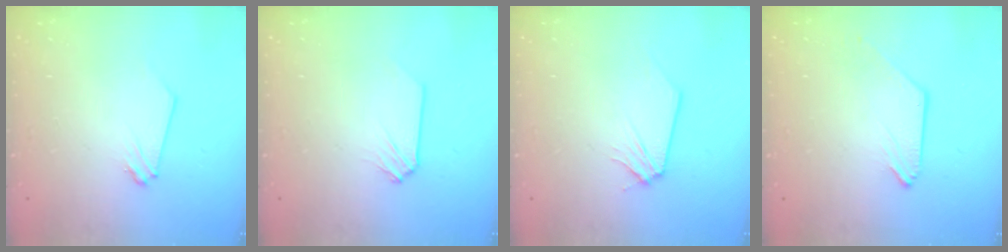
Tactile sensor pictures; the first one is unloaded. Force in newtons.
{"total": 0.0}
{"total": 0.0}
{"total": 0.0}